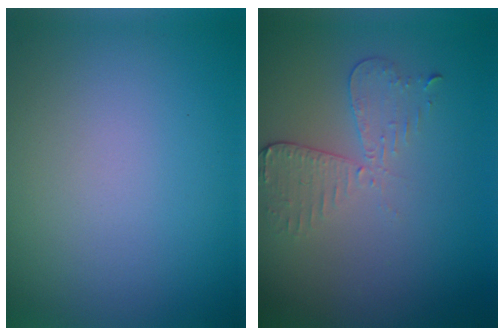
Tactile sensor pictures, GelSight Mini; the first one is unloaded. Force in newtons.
{"total": 3.0, "press": 2.6, "slide": 1.5}